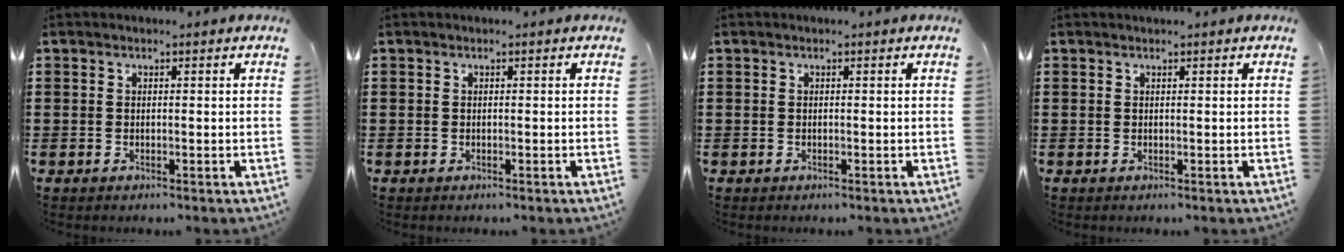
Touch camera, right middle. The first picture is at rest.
{"total": 0.0}
{"total": 0.0}
{"total": 0.0}